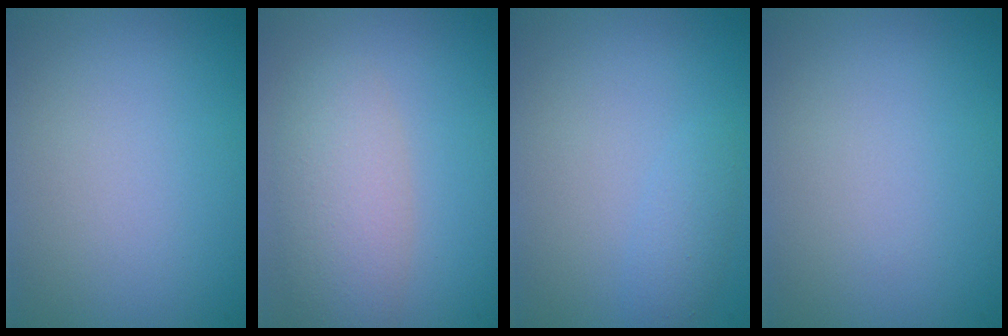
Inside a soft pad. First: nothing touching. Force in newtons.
{"total": 4.3, "press": 4.3, "slide": 0.3}
{"total": 1.3, "press": 1.3, "slide": 0.0}
{"total": 0.0}